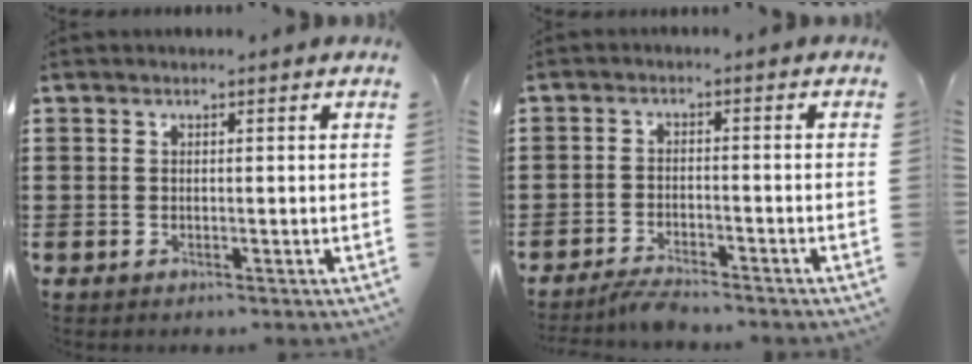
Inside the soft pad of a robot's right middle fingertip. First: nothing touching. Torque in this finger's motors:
{"motor_torque": [1.73, 0.41, 0.03, 0.04]}